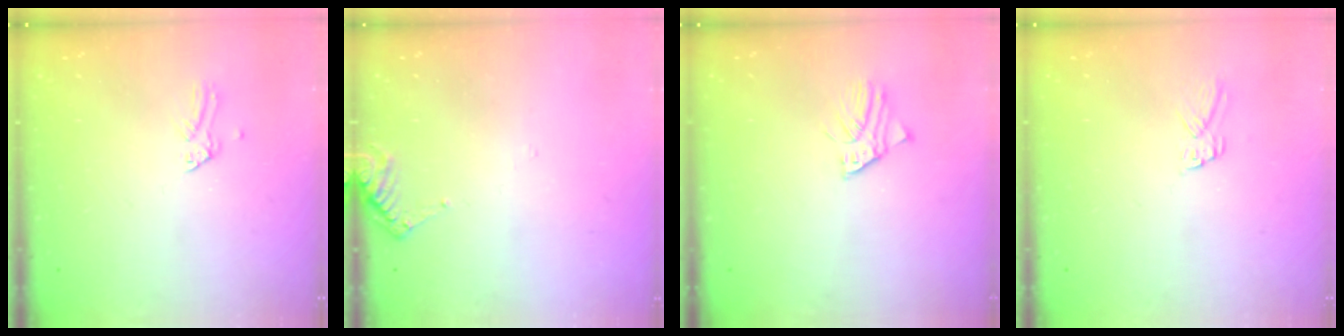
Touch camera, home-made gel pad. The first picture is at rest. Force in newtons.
{"total": 4.8, "press": 4.8, "slide": 0.6}
{"total": 1.6, "press": 1.6, "slide": 0.3}
{"total": 6.1, "press": 6.0, "slide": 0.5}